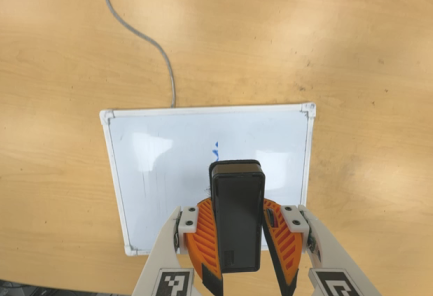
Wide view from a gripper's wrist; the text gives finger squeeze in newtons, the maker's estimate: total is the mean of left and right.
{"total": 9.5, "left": 9.5, "right": 9.5}